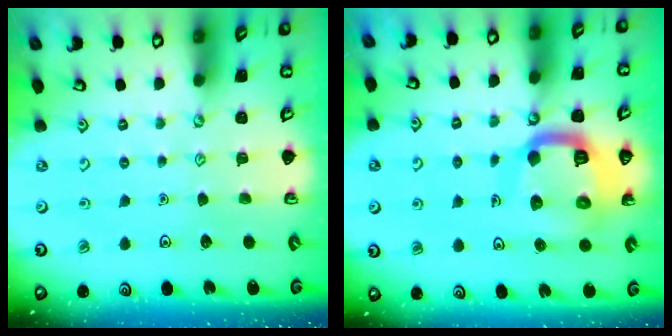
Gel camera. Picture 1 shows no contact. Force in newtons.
{"total": 15.1, "press": 15.0, "slide": 1.8}